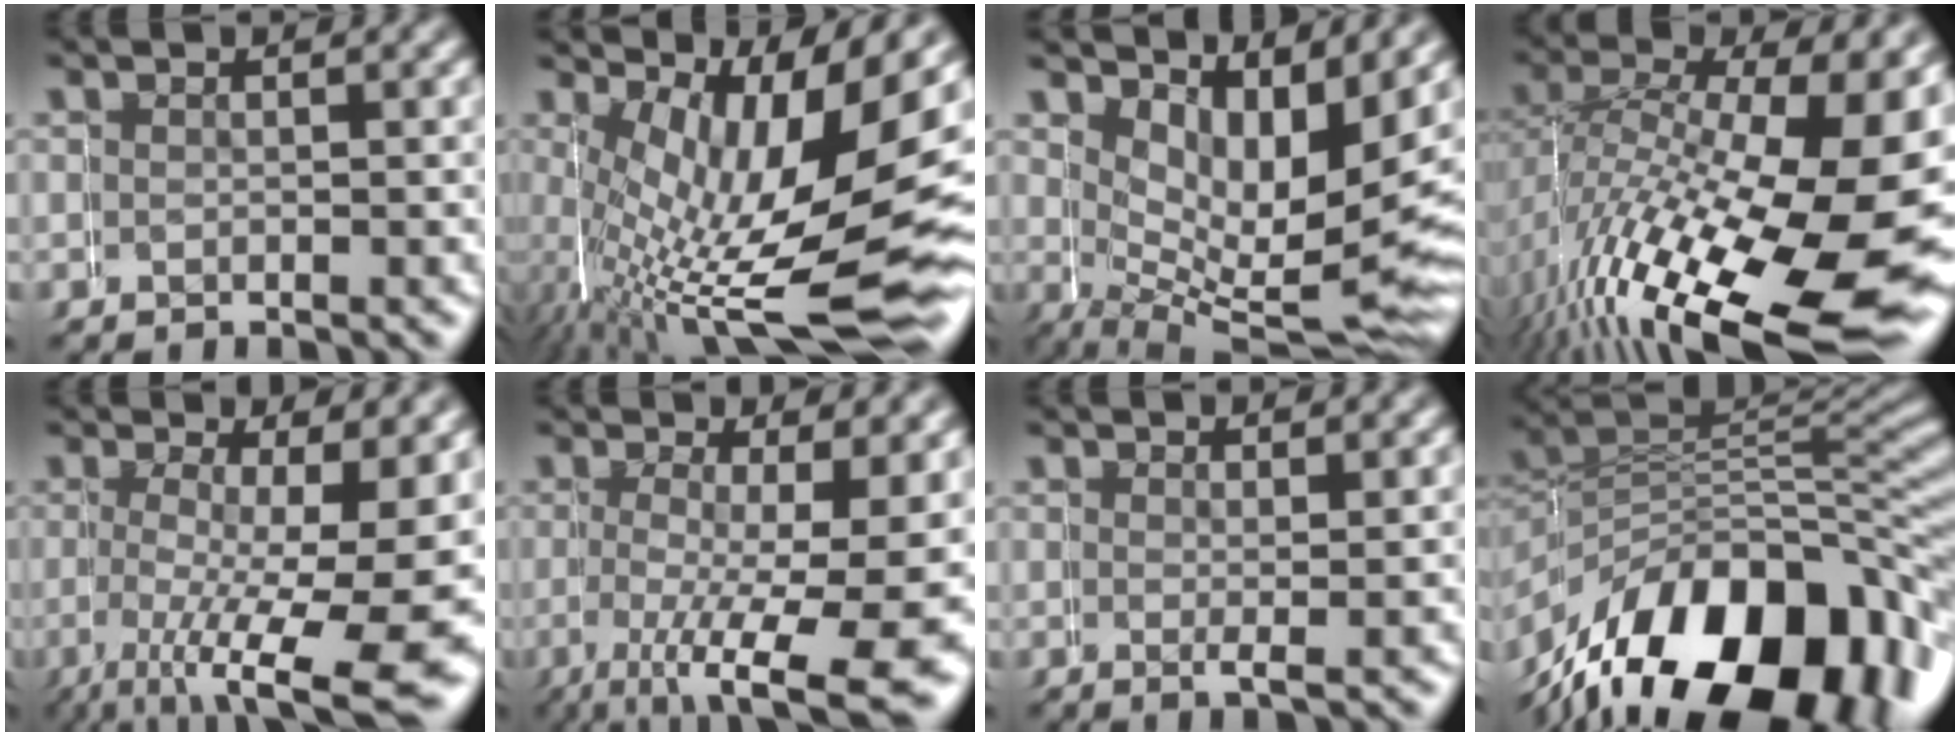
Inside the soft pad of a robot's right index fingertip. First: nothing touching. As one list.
[{"total": 11.7, "force": [-1.3, 3.8, 11.0], "torque": [-0.187, -0.041, 0.011]}, {"total": 7.8, "force": [2.5, 2.9, 6.8], "torque": [-0.103, -0.035, 0.052]}, {"total": 16.1, "force": [-4.1, 7.5, 13.6], "torque": [-0.226, -0.065, -0.016]}, {"total": 8.0, "force": [-0.1, 1.5, 7.9], "torque": [-0.119, -0.029, 0.022]}, {"total": 7.2, "force": [-0.9, 1.4, 7.0], "torque": [-0.116, -0.036, 0.011]}, {"total": 2.0, "force": [1.0, -0.4, 1.7], "torque": [-0.026, 0.001, 0.016]}, {"total": 18.8, "force": [-6.1, 11.7, 13.3], "torque": [-0.212, -0.045, -0.061]}]